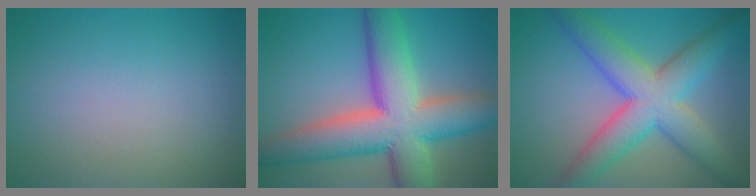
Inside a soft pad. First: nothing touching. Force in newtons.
{"total": 12.2, "press": 12.2, "slide": 0.7}
{"total": 8.4, "press": 8.4, "slide": 0.5}